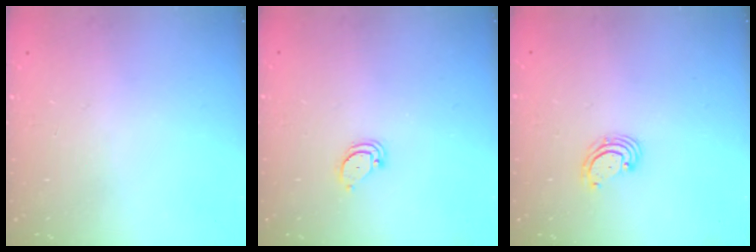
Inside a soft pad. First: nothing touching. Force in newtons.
{"total": 2.1, "press": 2.1, "slide": 0.1}
{"total": 3.1, "press": 3.1, "slide": 0.6}